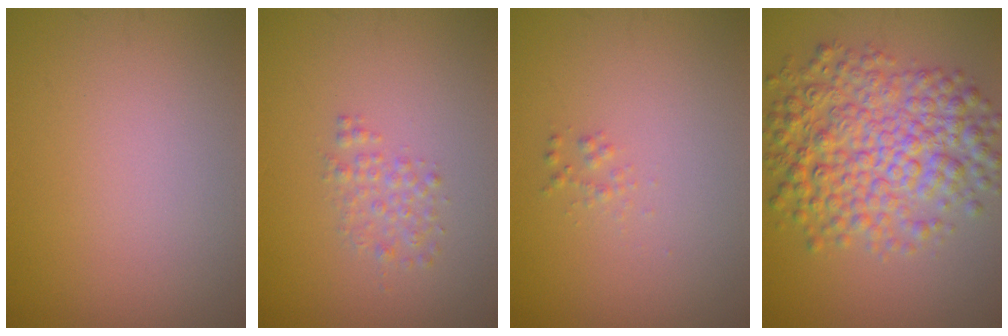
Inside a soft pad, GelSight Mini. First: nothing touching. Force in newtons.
{"total": 1.6, "press": 1.6, "slide": 0.0}
{"total": 0.7, "press": 0.7, "slide": 0.0}
{"total": 8.0, "press": 8.0, "slide": 0.1}